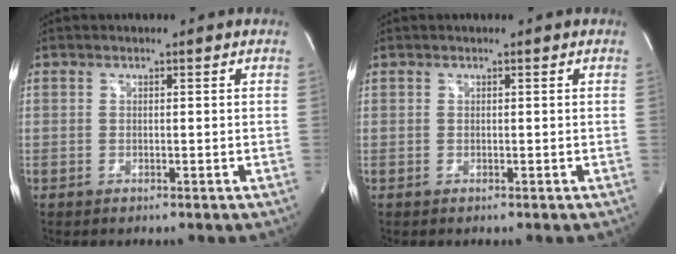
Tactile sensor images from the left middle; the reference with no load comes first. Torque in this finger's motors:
{"motor_torque": [0.34, -0.42, 0.07, 0.01]}